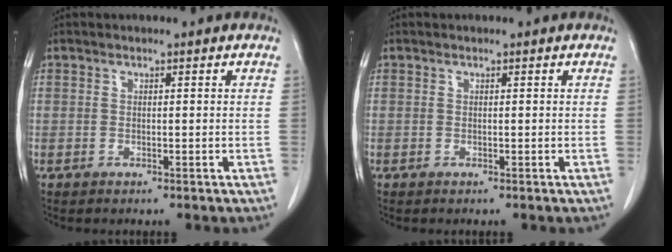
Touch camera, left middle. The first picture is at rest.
{"total": 0.0}